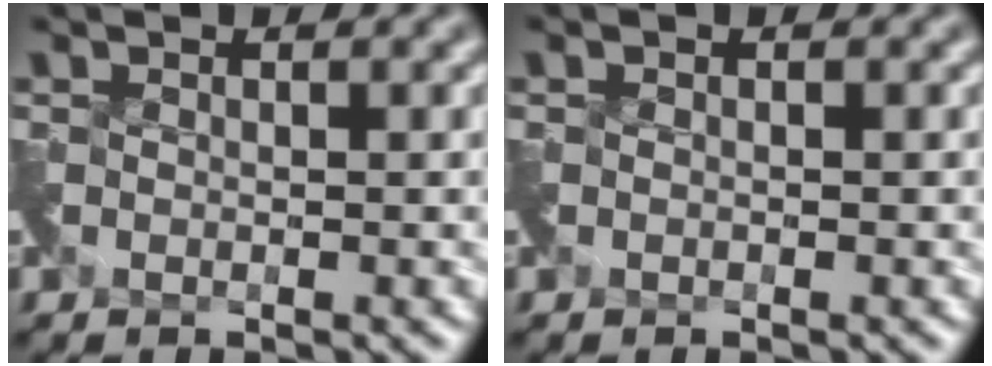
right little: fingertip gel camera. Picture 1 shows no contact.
{"total": 0.0}